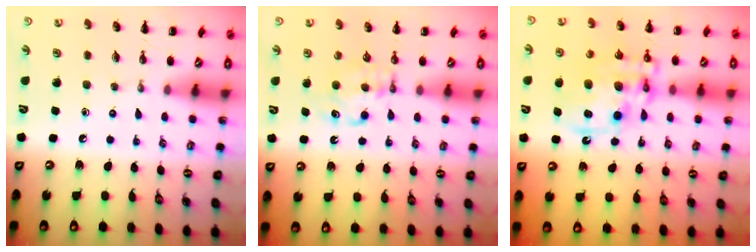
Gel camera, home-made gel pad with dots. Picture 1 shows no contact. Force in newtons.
{"total": 5.5, "press": 5.3, "slide": 1.4}
{"total": 14.7, "press": 14.3, "slide": 3.4}